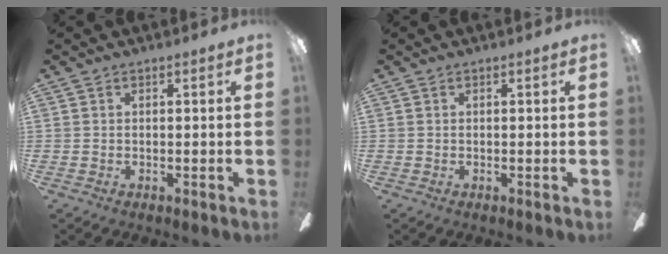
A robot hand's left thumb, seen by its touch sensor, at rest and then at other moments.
{"total": 0.0}